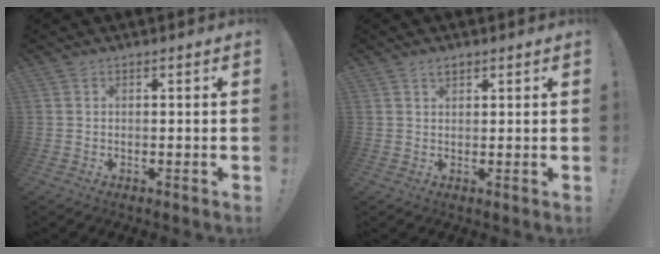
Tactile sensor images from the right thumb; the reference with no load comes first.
{"total": 2.0, "force": [1.5, 1.0, 1.0], "torque": [-0.016, -0.001, 0.026]}